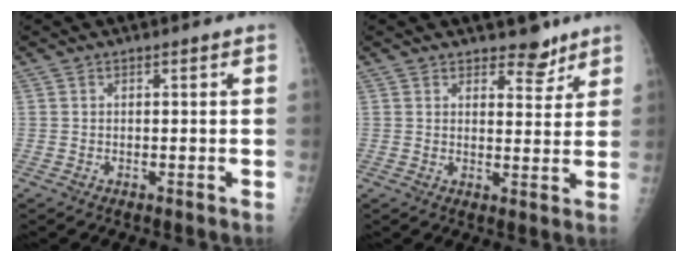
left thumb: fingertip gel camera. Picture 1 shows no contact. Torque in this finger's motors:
{"motor_torque": [0.19, 0.16, -0.27, -0.37, 0.04]}